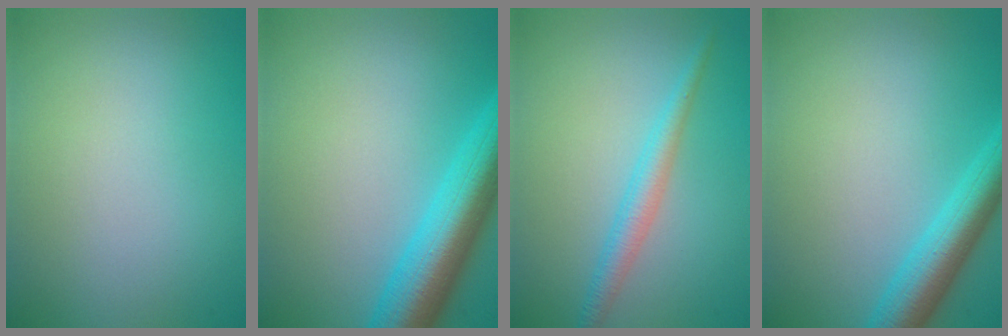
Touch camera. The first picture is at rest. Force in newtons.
{"total": 8.7, "press": 8.7, "slide": 0.4}
{"total": 2.4, "press": 2.4, "slide": 0.1}
{"total": 5.7, "press": 5.7, "slide": 0.3}